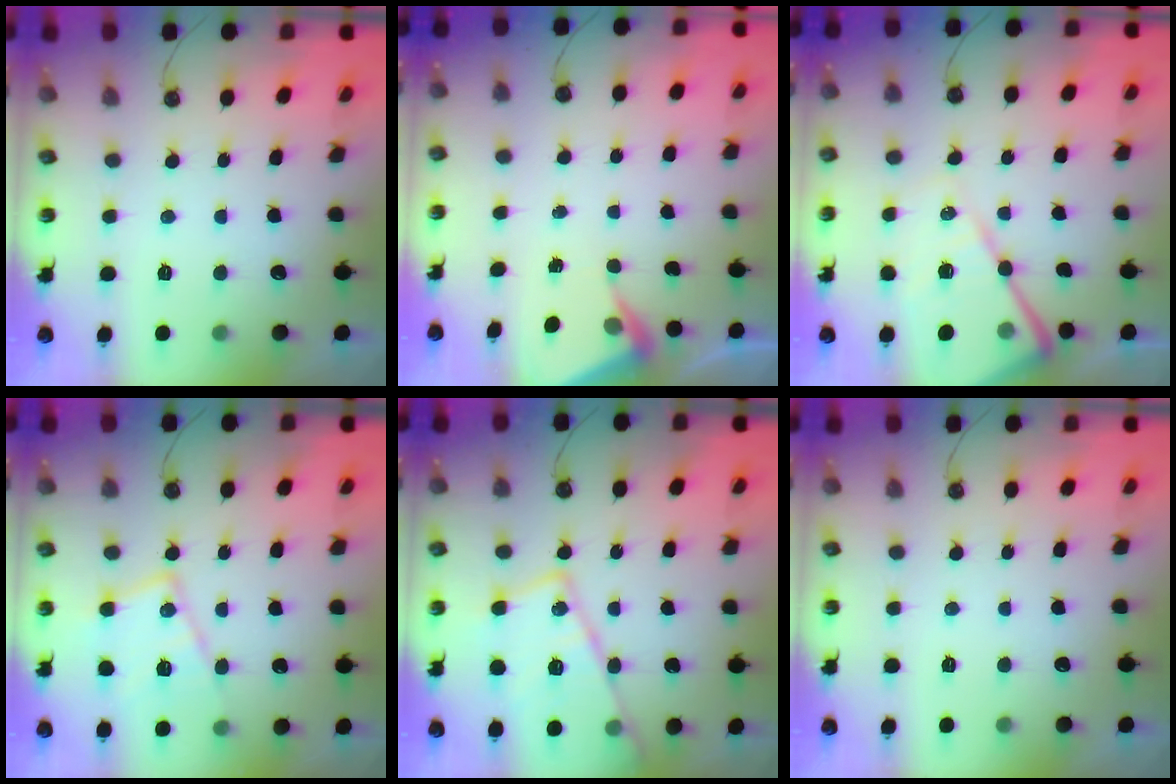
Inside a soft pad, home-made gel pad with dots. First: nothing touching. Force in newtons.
{"total": 4.9, "press": 4.9, "slide": 0.1}
{"total": 16.8, "press": 16.7, "slide": 1.6}
{"total": 14.4, "press": 14.3, "slide": 1.0}
{"total": 19.2, "press": 19.1, "slide": 1.9}
{"total": 0.0}